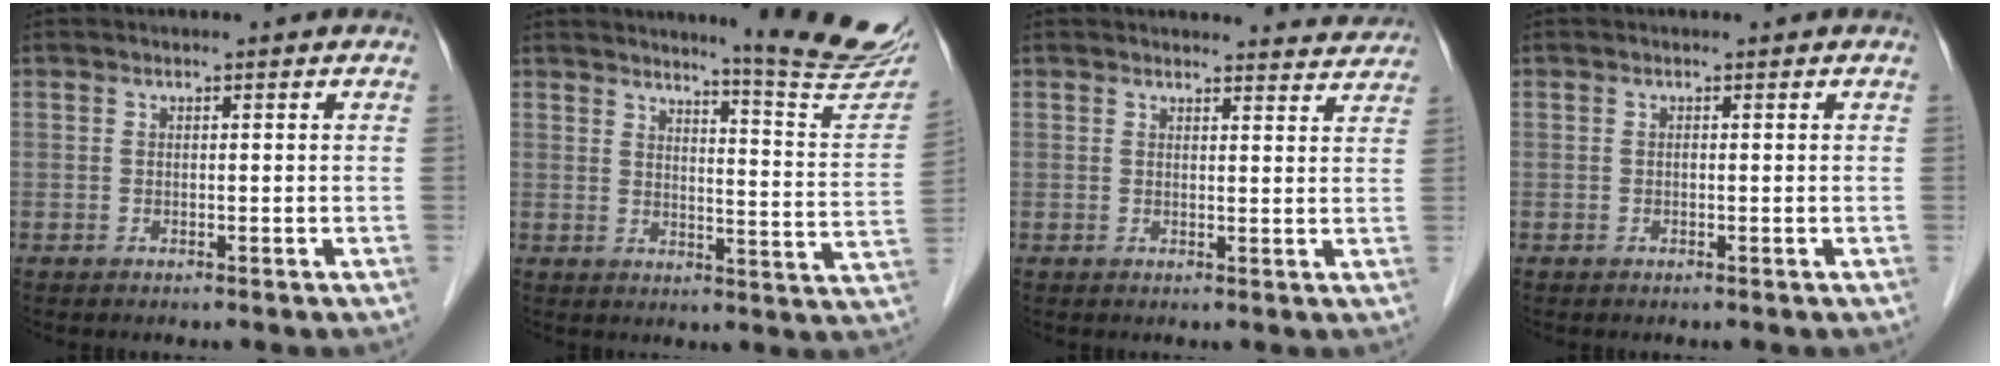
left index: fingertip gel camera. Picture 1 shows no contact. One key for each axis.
{"total": 14.6, "fx": 13.5, "fy": -0.7, "fz": 5.5, "tx": -0.067, "ty": -0.086, "tz": 0.151}
{"total": 5.7, "fx": 5.6, "fy": 0.7, "fz": -0.1, "tx": 0.007, "ty": -0.013, "tz": 0.047}
{"total": 0.0}